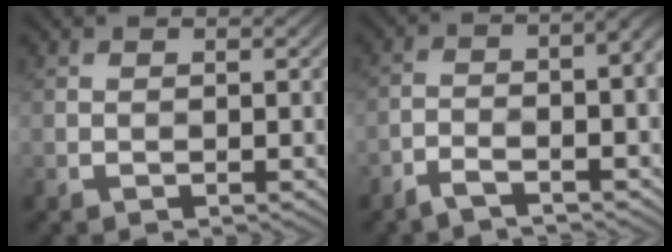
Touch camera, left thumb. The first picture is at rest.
{"total": 6.6, "force": [-2.6, 1.5, 5.8], "torque": [-0.086, 0.004, -0.039]}